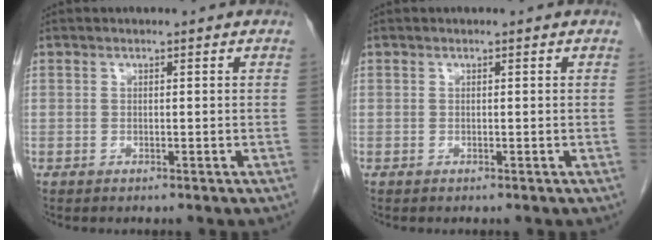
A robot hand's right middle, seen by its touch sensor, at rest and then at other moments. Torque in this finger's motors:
{"motor_torque": [0.01, -0.01, 0.00, -0.01]}